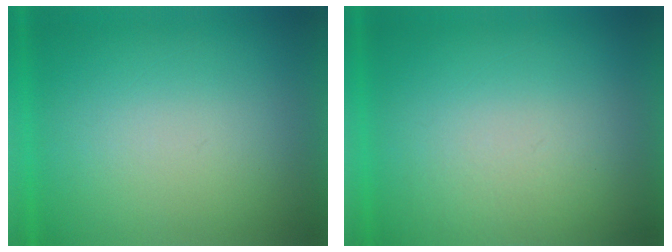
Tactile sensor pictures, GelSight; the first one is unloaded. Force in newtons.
{"total": 1.9}